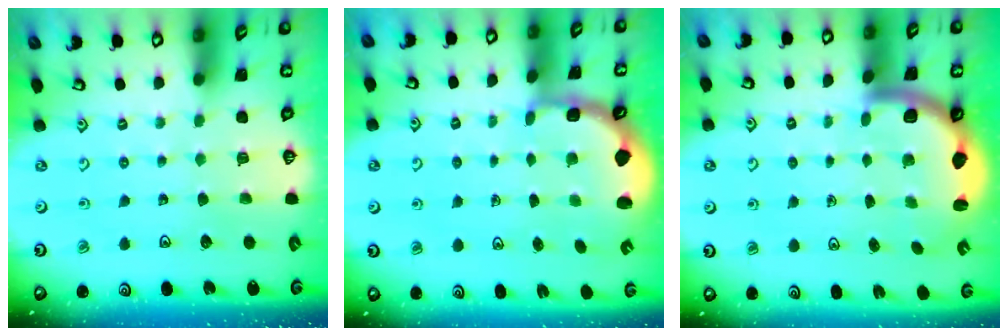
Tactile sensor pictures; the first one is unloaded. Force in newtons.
{"total": 2.4, "press": 2.1, "slide": 1.2}
{"total": 4.9, "press": 4.6, "slide": 1.5}